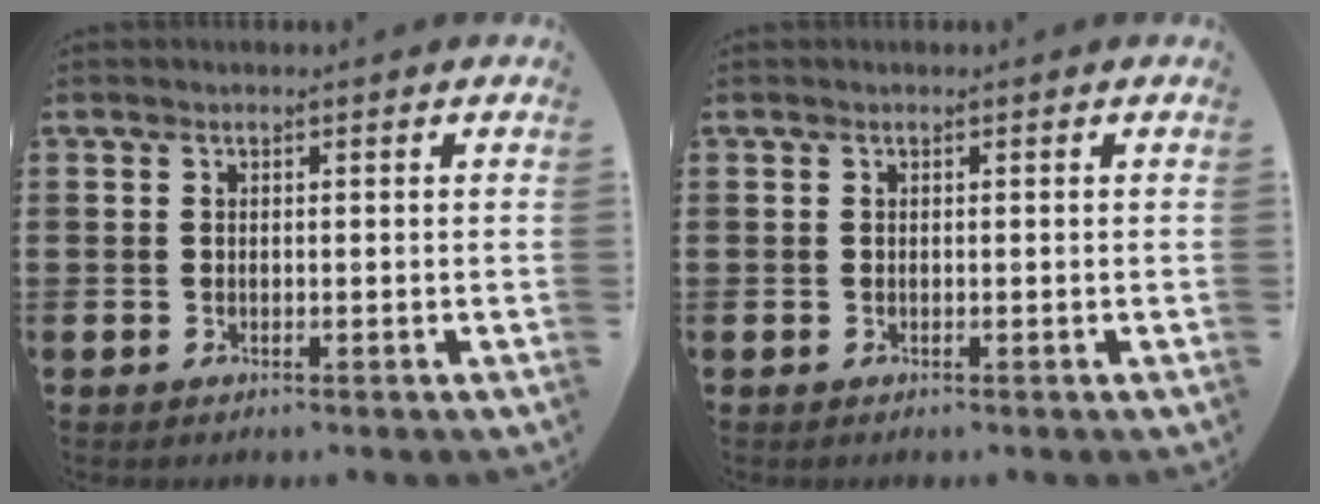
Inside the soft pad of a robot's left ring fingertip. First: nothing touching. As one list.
[{"total": 0.0}]